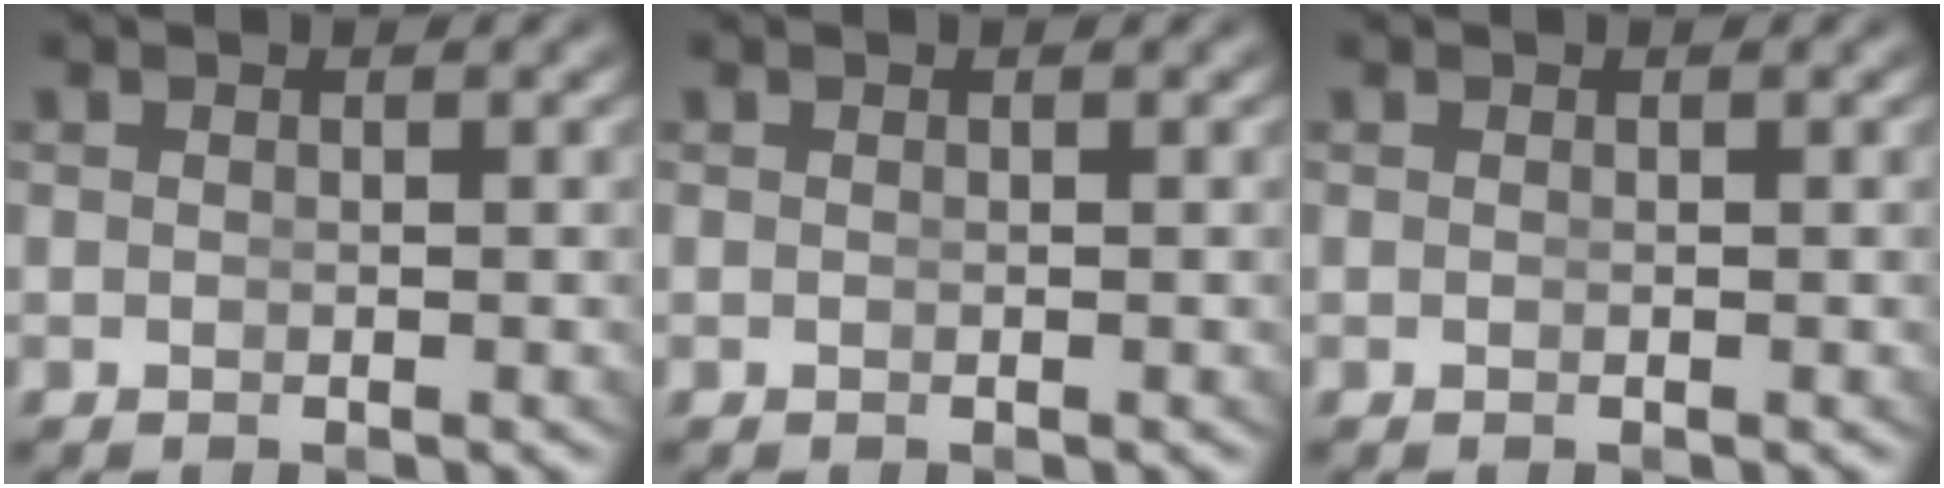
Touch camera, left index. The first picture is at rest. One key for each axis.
{"total": 0.0}
{"total": 0.0}